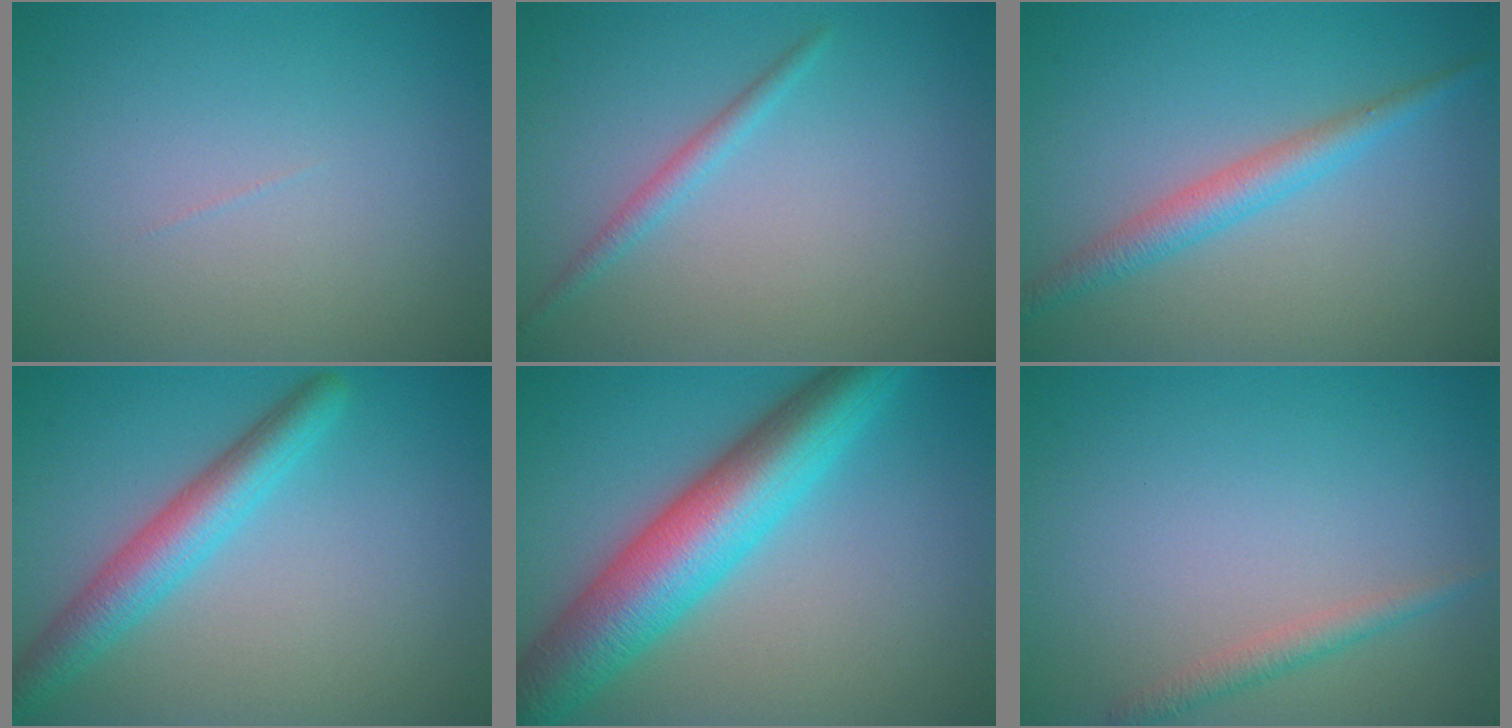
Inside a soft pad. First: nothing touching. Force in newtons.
{"total": 1.4, "press": 1.4, "slide": 0.0}
{"total": 2.9, "press": 2.9, "slide": 0.1}
{"total": 4.3, "press": 4.3, "slide": 0.2}
{"total": 10.0, "press": 10.0, "slide": 0.1}
{"total": 1.6, "press": 1.6, "slide": 0.0}